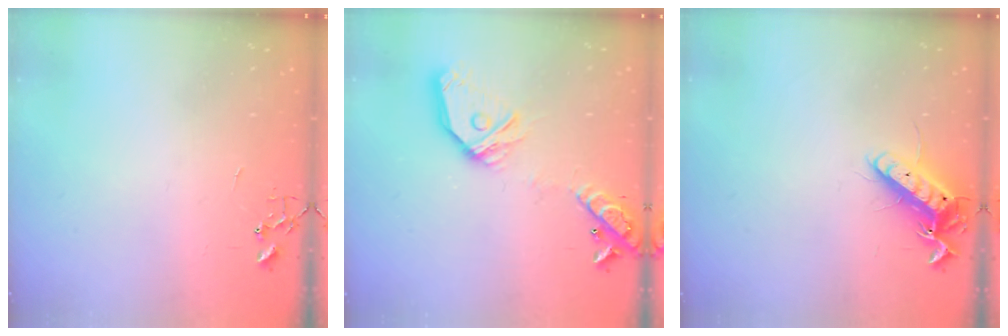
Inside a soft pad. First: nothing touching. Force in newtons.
{"total": 17.7, "press": 17.5, "slide": 2.5}
{"total": 12.2, "press": 12.1, "slide": 1.4}